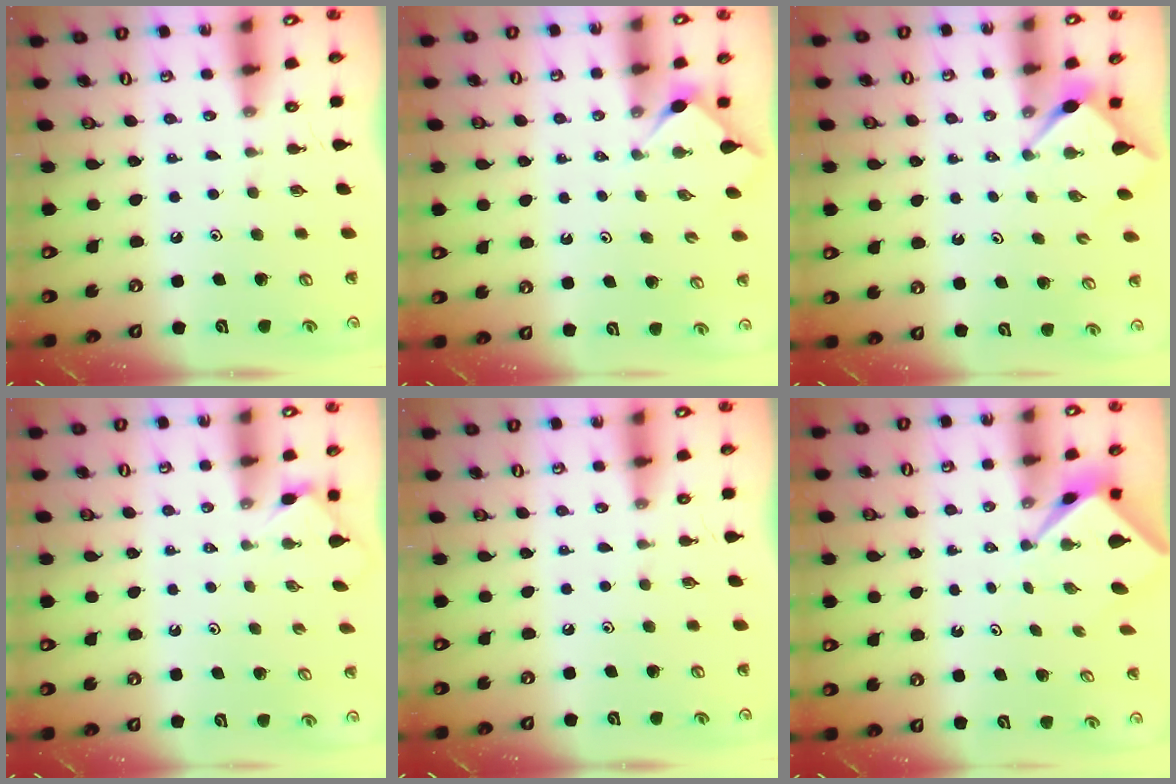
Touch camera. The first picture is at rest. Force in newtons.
{"total": 3.2, "press": 3.2, "slide": 0.5}
{"total": 2.6, "press": 2.6, "slide": 0.3}
{"total": 1.6, "press": 1.5, "slide": 0.4}
{"total": 0.0}
{"total": 2.3, "press": 2.3, "slide": 0.3}